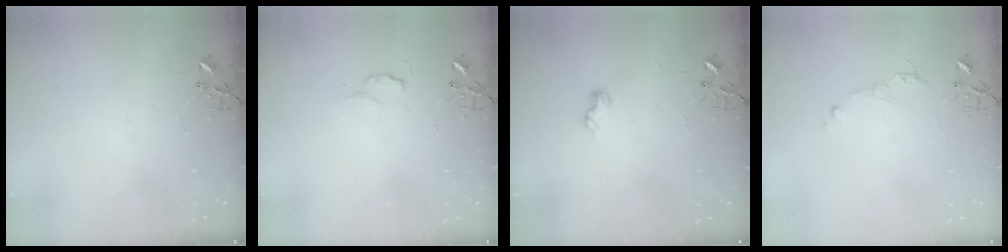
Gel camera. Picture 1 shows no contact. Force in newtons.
{"total": 4.9, "press": 4.9, "slide": 0.6}
{"total": 7.2, "press": 7.2, "slide": 0.6}
{"total": 5.0, "press": 5.0, "slide": 0.6}